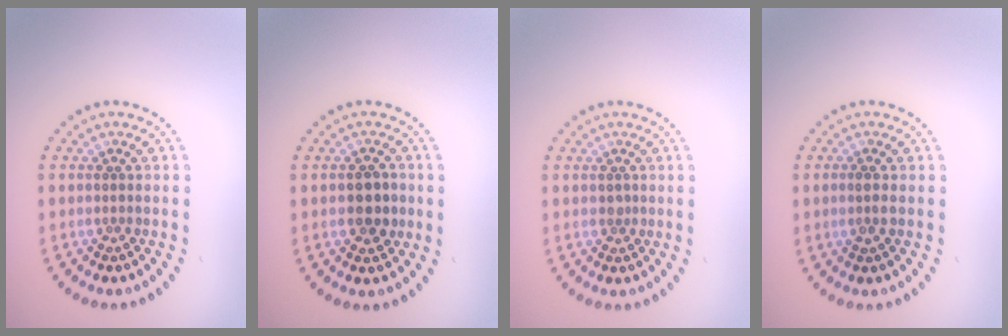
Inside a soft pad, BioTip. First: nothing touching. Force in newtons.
{"total": 2.6, "press": 2.6, "slide": 0.2}
{"total": 0.5, "press": 0.5, "slide": 0.3}
{"total": 0.9, "press": 0.8, "slide": 0.4}